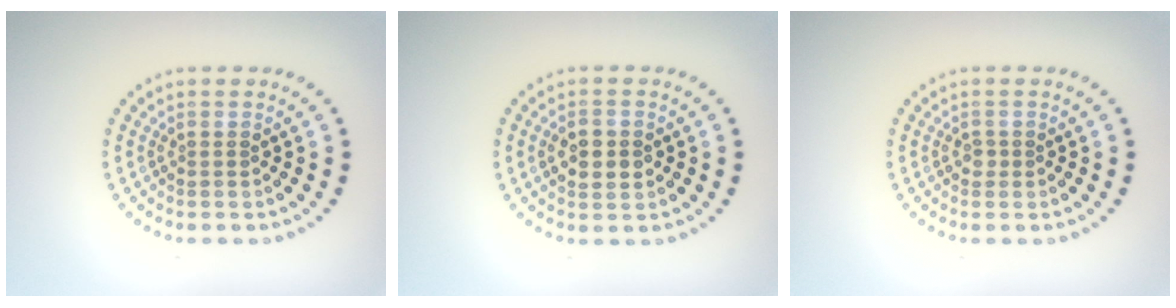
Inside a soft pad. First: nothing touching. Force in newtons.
{"total": 2.3, "press": 2.3, "slide": 0.1}
{"total": 0.7, "press": 0.6, "slide": 0.4}